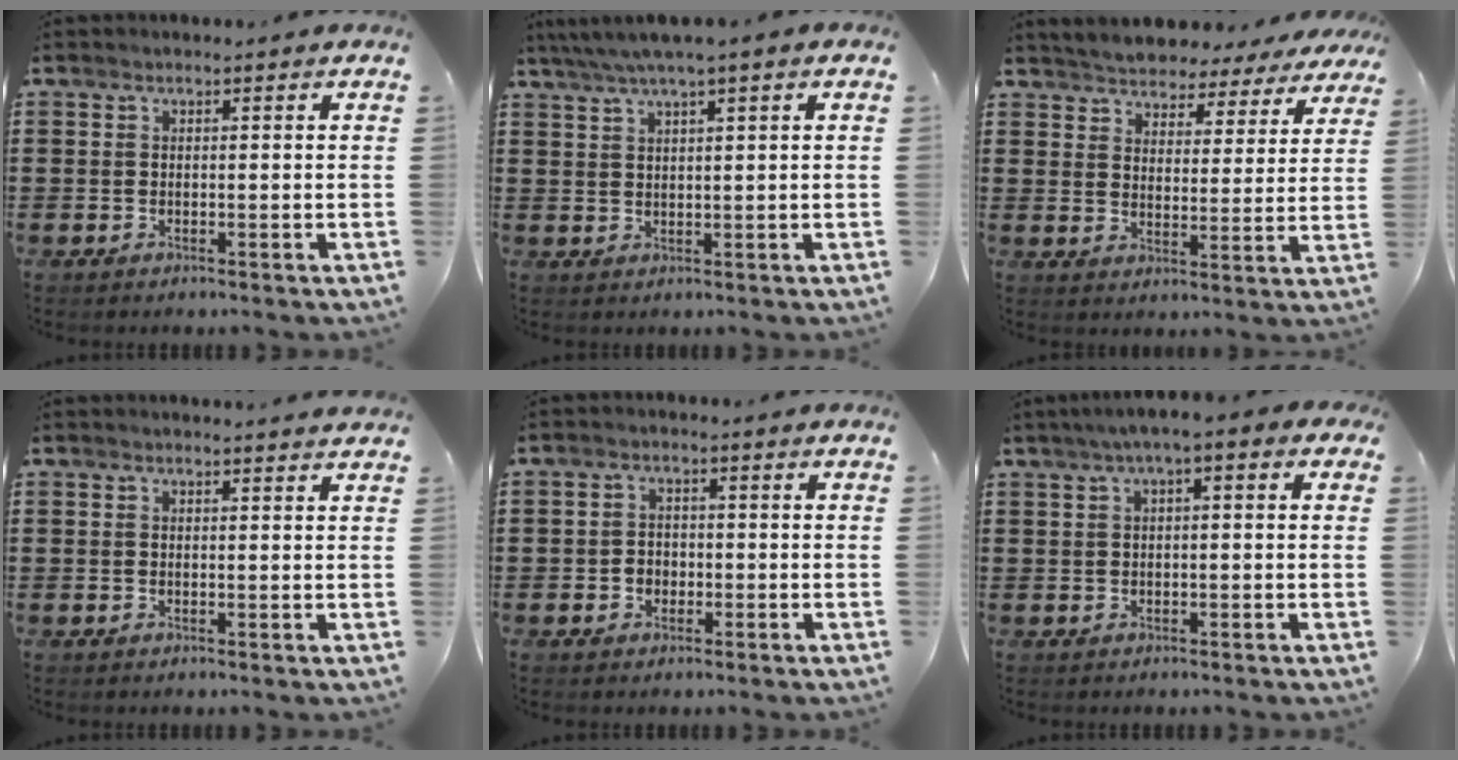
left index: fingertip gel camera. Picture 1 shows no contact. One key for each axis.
{"total": 3.2, "fx": 2.0, "fy": -0.1, "fz": 2.5, "tx": -0.051, "ty": 0.002, "tz": 0.034}
{"total": 4.3, "fx": 4.3, "fy": 0.3, "fz": -0.5, "tx": -0.018, "ty": -0.033, "tz": 0.072}
{"total": 1.3, "fx": 1.2, "fy": -0.1, "fz": 0.4, "tx": -0.009, "ty": -0.001, "tz": 0.023}
{"total": 2.1, "fx": -0.7, "fy": 1.8, "fz": 0.8, "tx": -0.020, "ty": 0.004, "tz": -0.017}
{"total": 2.6, "fx": 0.2, "fy": 0.4, "fz": 2.6, "tx": -0.046, "ty": 0.004, "tz": 0.000}